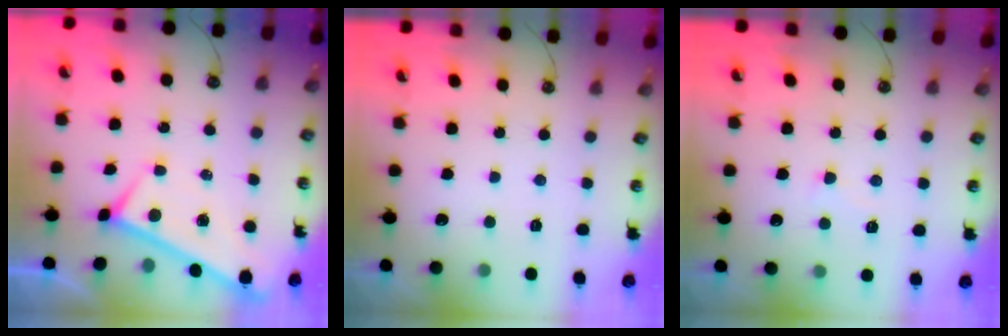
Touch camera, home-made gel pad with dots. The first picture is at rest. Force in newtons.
{"total": 0.0}
{"total": 3.7, "press": 3.6, "slide": 0.5}